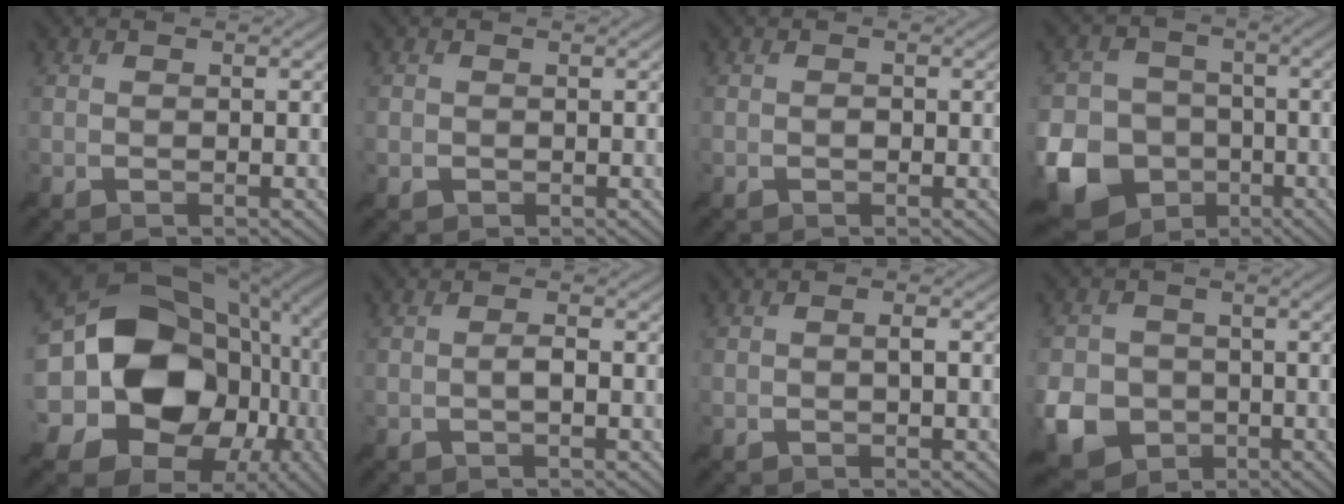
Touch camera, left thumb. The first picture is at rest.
{"total": 1.0, "force": [-0.3, 1.0, 0.1], "torque": [0.000, -0.005, -0.010]}
{"total": 0.6, "force": [-0.2, 0.4, 0.3], "torque": [-0.004, -0.001, -0.005]}
{"total": 13.3, "force": [-5.2, 10.8, 5.9], "torque": [-0.184, -0.045, -0.105]}
{"total": 22.1, "force": [0.0, 17.8, 13.1], "torque": [-0.295, -0.030, 0.015]}
{"total": 1.5, "force": [-0.4, 0.3, 1.4], "torque": [-0.027, 0.005, -0.010]}
{"total": 1.4, "force": [-0.3, 0.6, 1.2], "torque": [-0.021, 0.006, -0.009]}
{"total": 7.8, "force": [-2.9, 6.3, 3.6], "torque": [-0.094, -0.021, -0.063]}